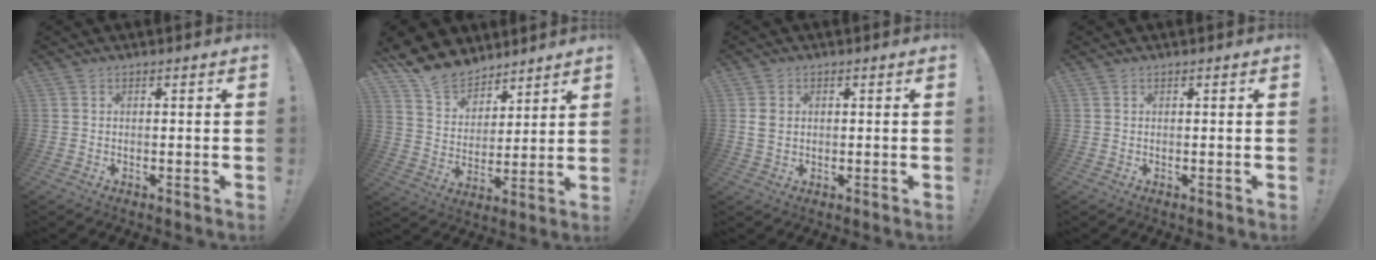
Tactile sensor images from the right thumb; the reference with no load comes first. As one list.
[{"total": 12.9, "force": [11.0, 6.5, 2.2], "torque": [-0.056, -0.087, 0.214]}, {"total": 3.0, "force": [0.6, 2.3, 1.7], "torque": [-0.017, -0.002, 0.010]}, {"total": 0.0}]